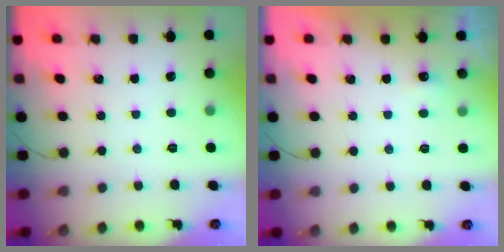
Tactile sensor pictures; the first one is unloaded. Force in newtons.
{"total": 3.2, "press": 1.2, "slide": 3.0}